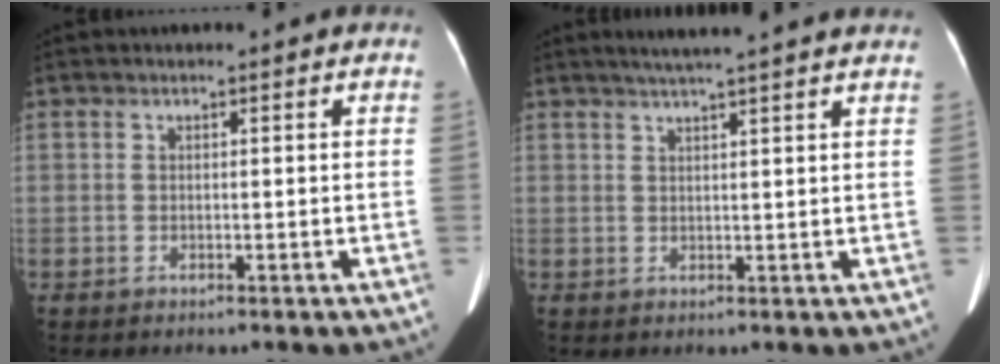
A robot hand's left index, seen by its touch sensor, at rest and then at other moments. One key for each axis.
{"total": 9.3, "fx": 7.9, "fy": -0.3, "fz": 4.9, "tx": -0.073, "ty": 0.028, "tz": 0.092}